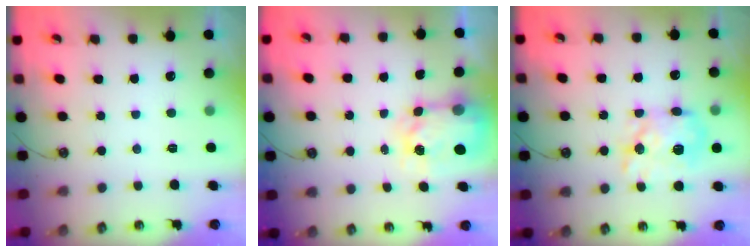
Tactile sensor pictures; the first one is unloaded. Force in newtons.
{"total": 5.5, "press": 5.5, "slide": 0.7}
{"total": 11.2, "press": 11.2, "slide": 0.4}